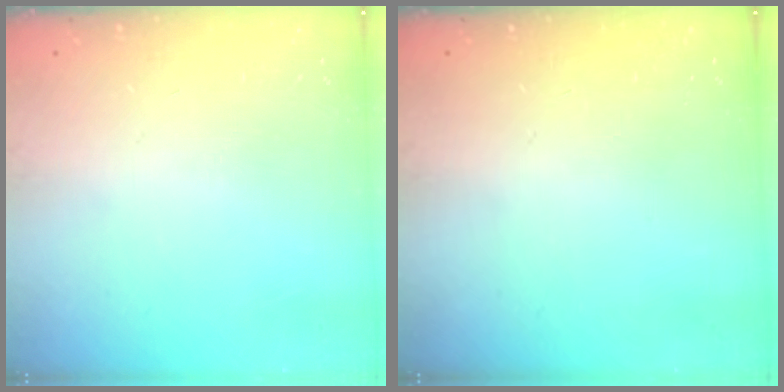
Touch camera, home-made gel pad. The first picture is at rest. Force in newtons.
{"total": 0.0}